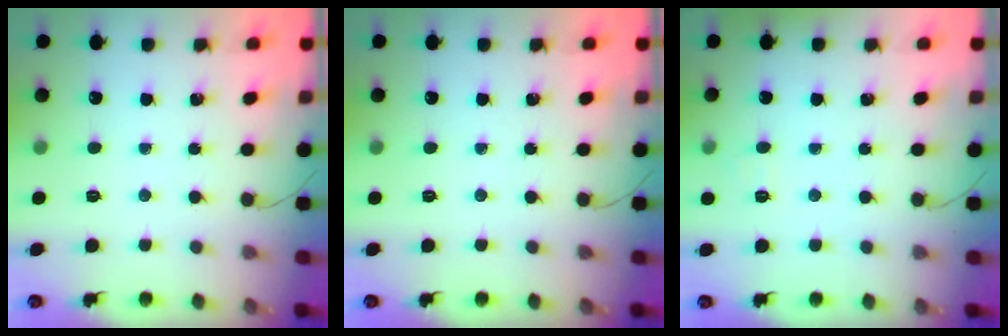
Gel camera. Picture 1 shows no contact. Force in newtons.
{"total": 0.0}
{"total": 4.8, "press": 4.6, "slide": 1.3}